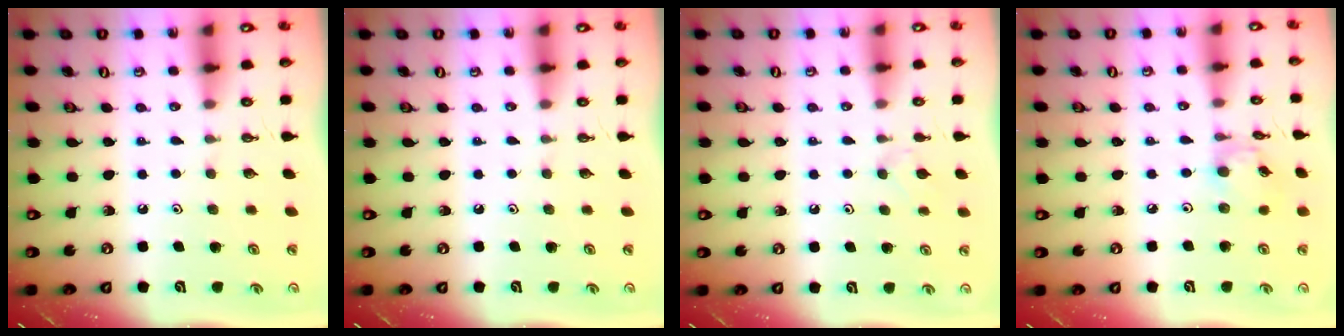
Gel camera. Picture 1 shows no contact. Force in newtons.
{"total": 0.0}
{"total": 3.3, "press": 3.2, "slide": 0.6}
{"total": 7.4, "press": 7.4, "slide": 0.4}